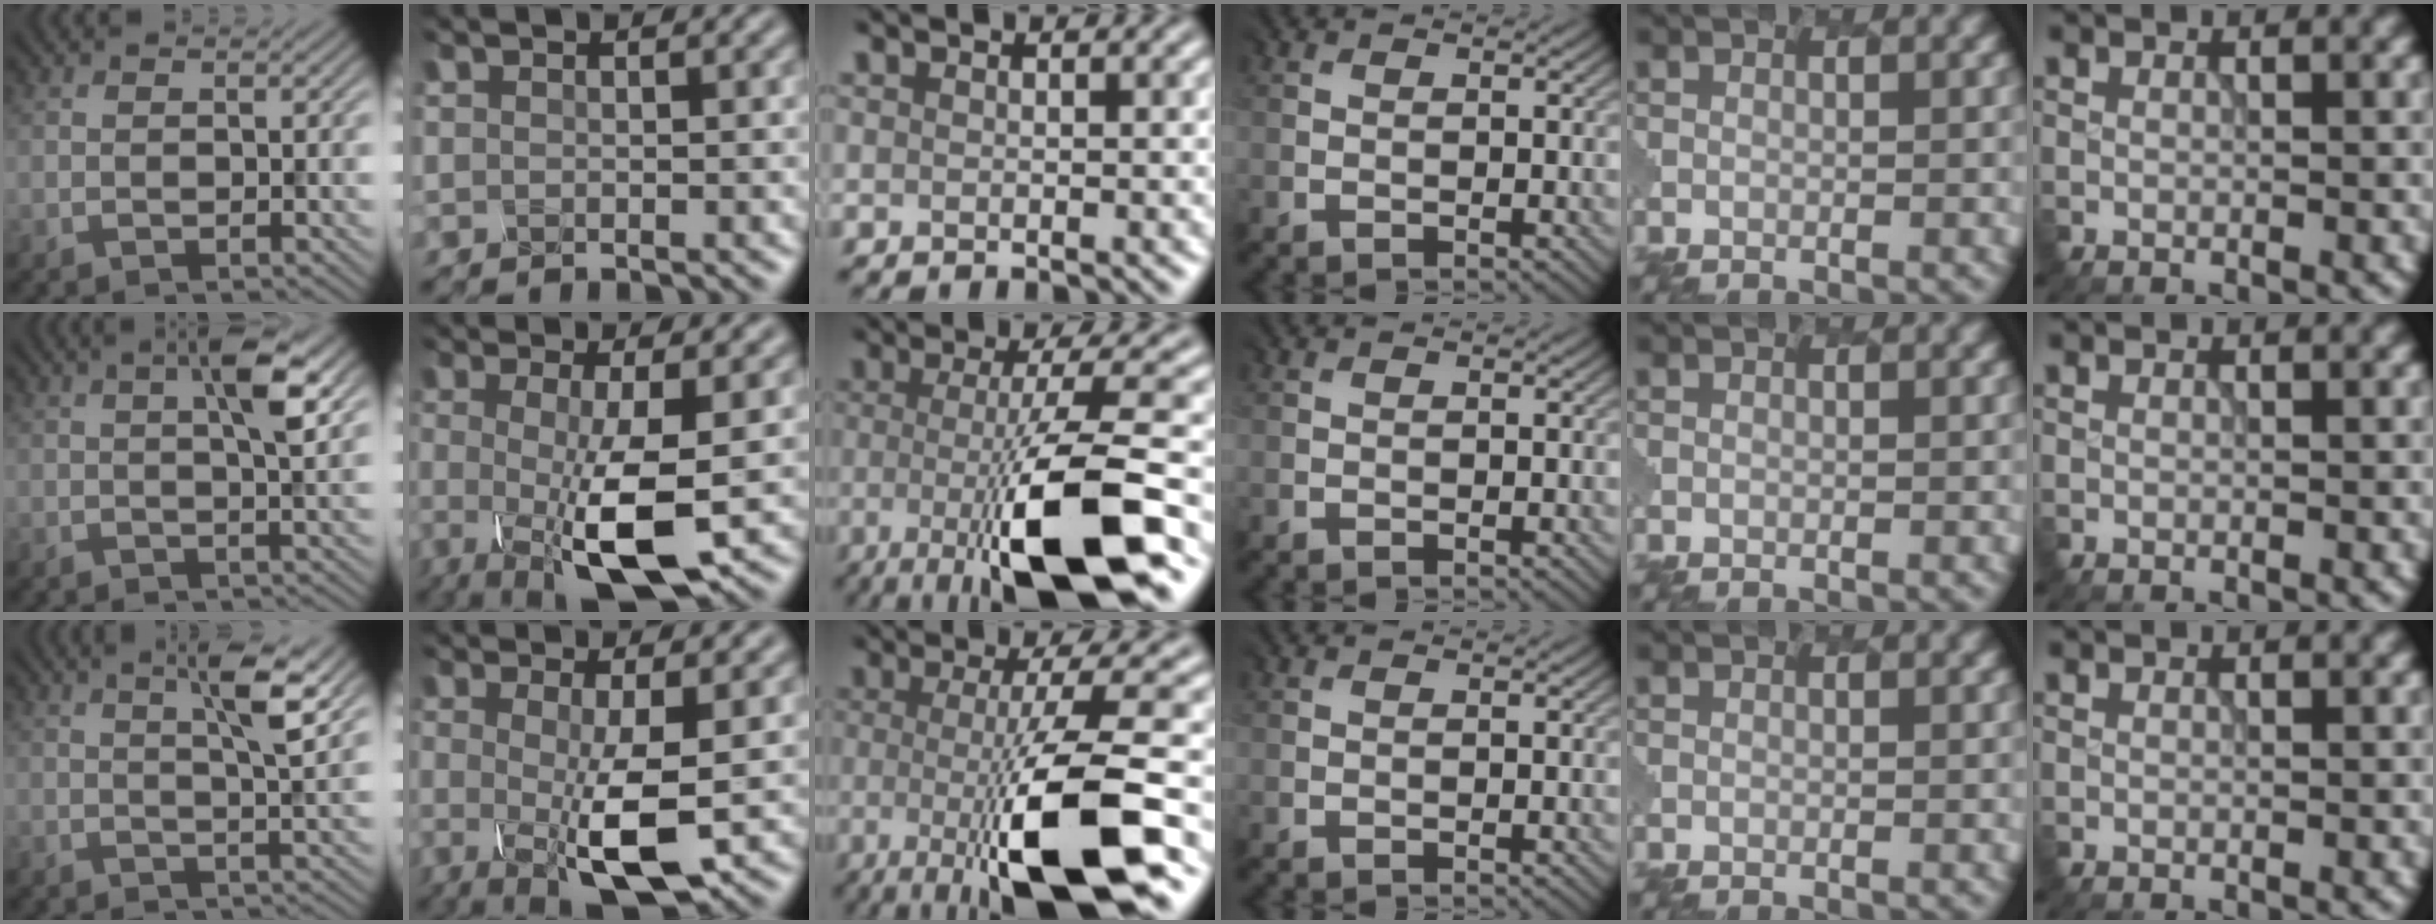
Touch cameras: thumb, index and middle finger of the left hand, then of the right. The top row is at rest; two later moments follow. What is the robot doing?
{"motion": "disassemble", "object": "battery cover"}